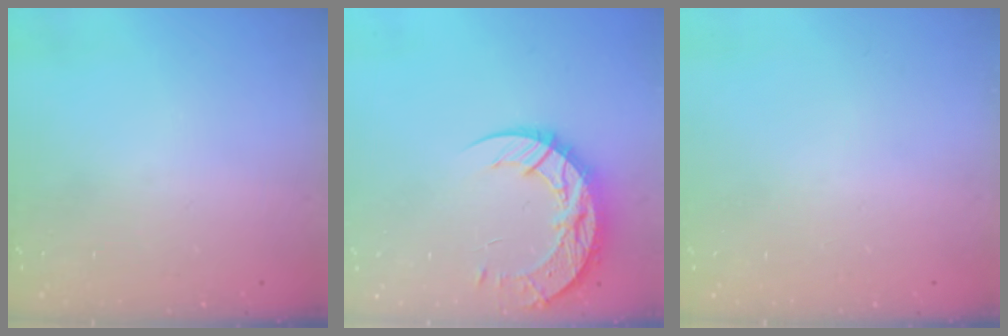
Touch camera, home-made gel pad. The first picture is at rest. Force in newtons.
{"total": 13.9, "press": 13.8, "slide": 1.0}
{"total": 0.0}